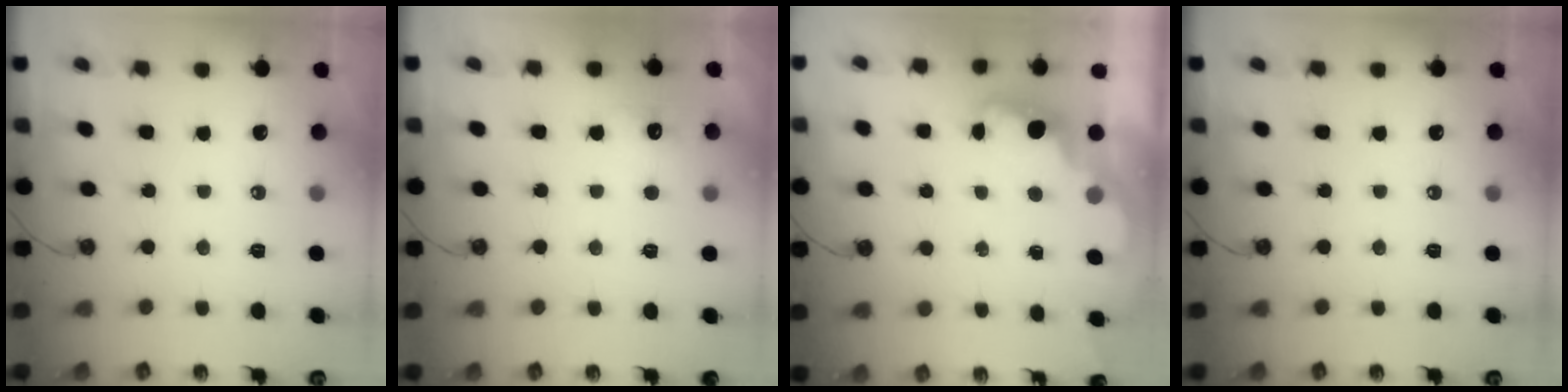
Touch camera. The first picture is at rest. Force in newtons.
{"total": 3.4, "press": 3.2, "slide": 1.0}
{"total": 2.1, "press": 2.1, "slide": 0.5}
{"total": 0.0}